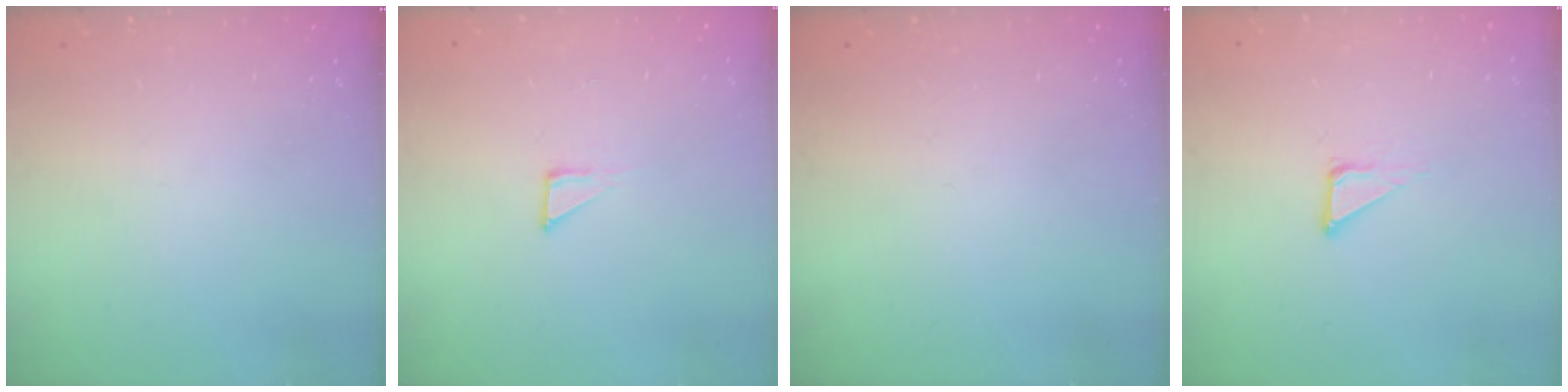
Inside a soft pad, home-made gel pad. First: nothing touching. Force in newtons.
{"total": 4.1, "press": 4.1, "slide": 0.3}
{"total": 0.0}
{"total": 4.4, "press": 4.4, "slide": 0.1}